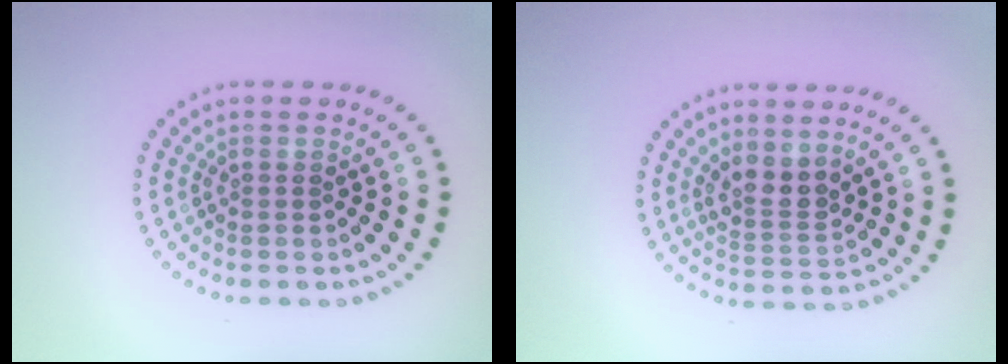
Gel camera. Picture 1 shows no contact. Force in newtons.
{"total": 2.6, "press": 2.0, "slide": 1.6}